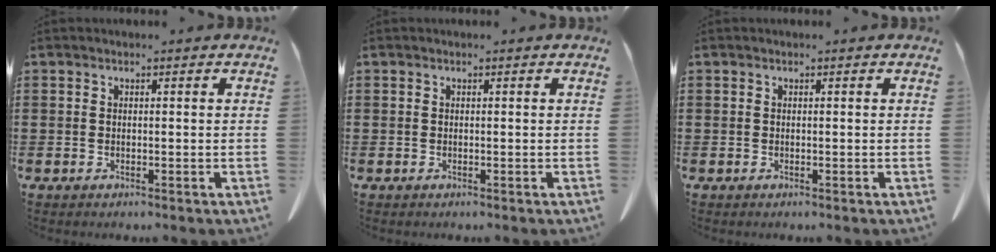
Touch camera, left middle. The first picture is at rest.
{"total": 0.0}
{"total": 0.0}